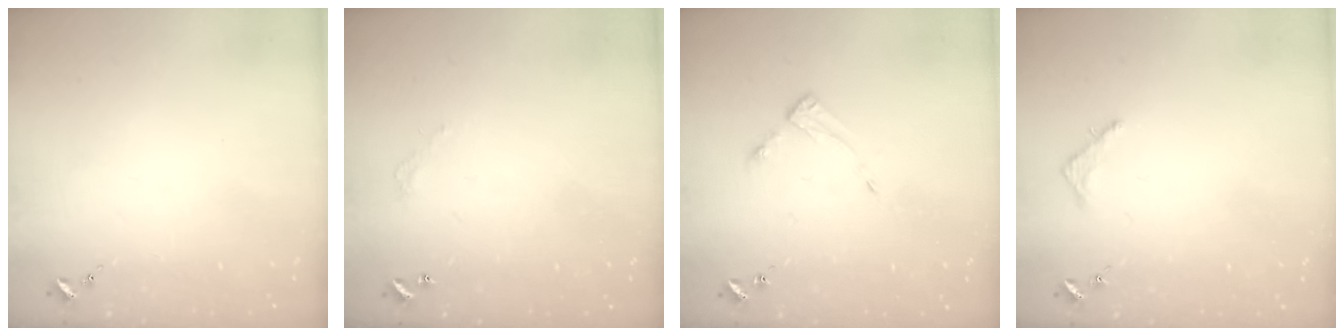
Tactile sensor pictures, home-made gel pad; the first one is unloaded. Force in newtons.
{"total": 2.7, "press": 2.7, "slide": 0.2}
{"total": 4.6, "press": 4.6, "slide": 0.4}
{"total": 2.5, "press": 2.5, "slide": 0.2}